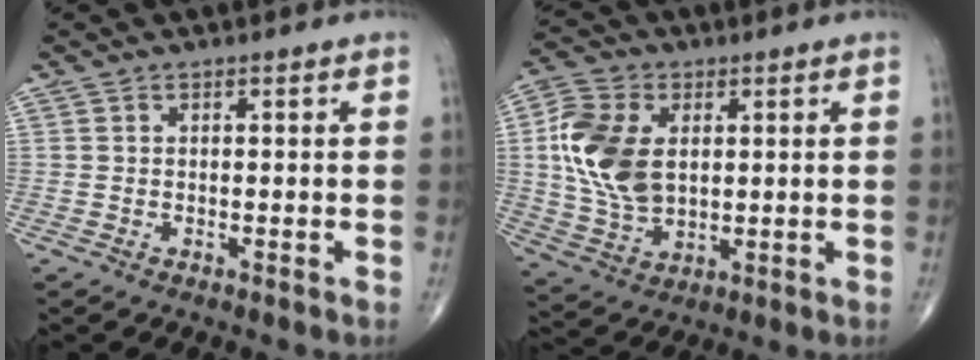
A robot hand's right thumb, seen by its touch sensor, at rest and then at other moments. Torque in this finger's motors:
{"motor_torque": [-0.08, 0.71, 0.30, -0.15, 0.16]}